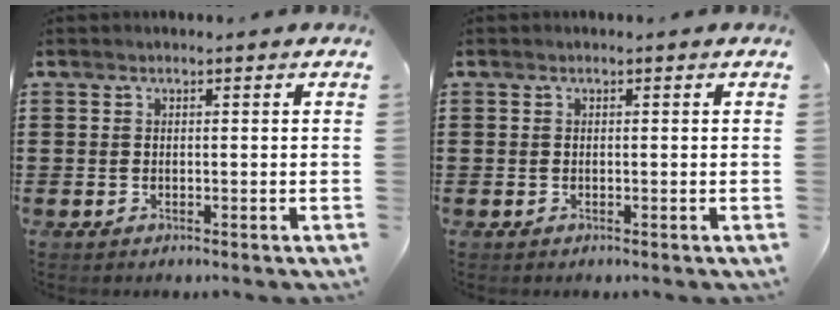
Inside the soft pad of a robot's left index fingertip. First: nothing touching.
{"total": 0.0}